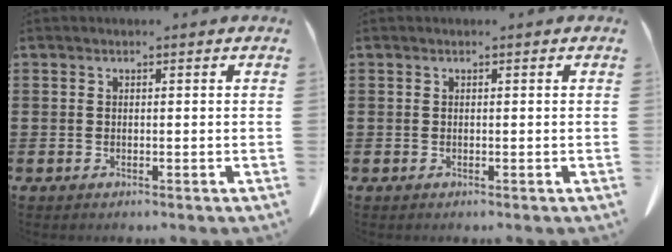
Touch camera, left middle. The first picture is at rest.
{"total": 0.0}